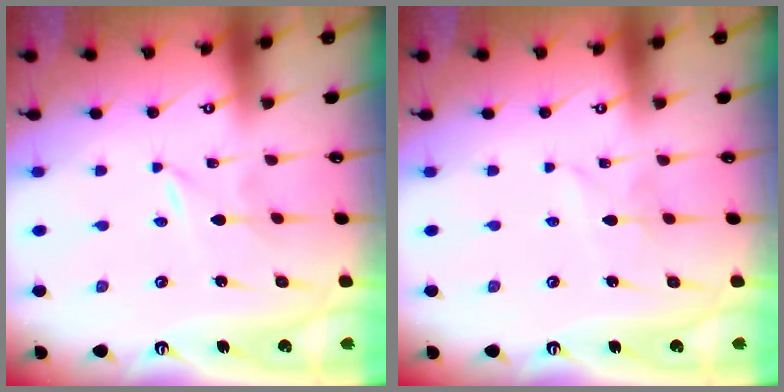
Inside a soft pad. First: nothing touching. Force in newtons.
{"total": 2.4, "press": 2.3, "slide": 0.3}